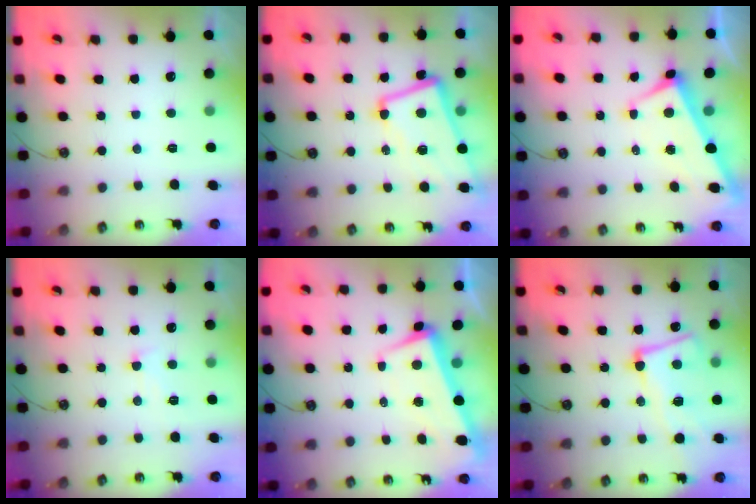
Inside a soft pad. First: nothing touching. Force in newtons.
{"total": 5.8, "press": 5.4, "slide": 2.2}
{"total": 2.8, "press": 2.6, "slide": 0.9}
{"total": 2.6, "press": 2.5, "slide": 0.6}
{"total": 2.1, "press": 0.4, "slide": 2.0}
{"total": 9.8, "press": 9.5, "slide": 2.2}